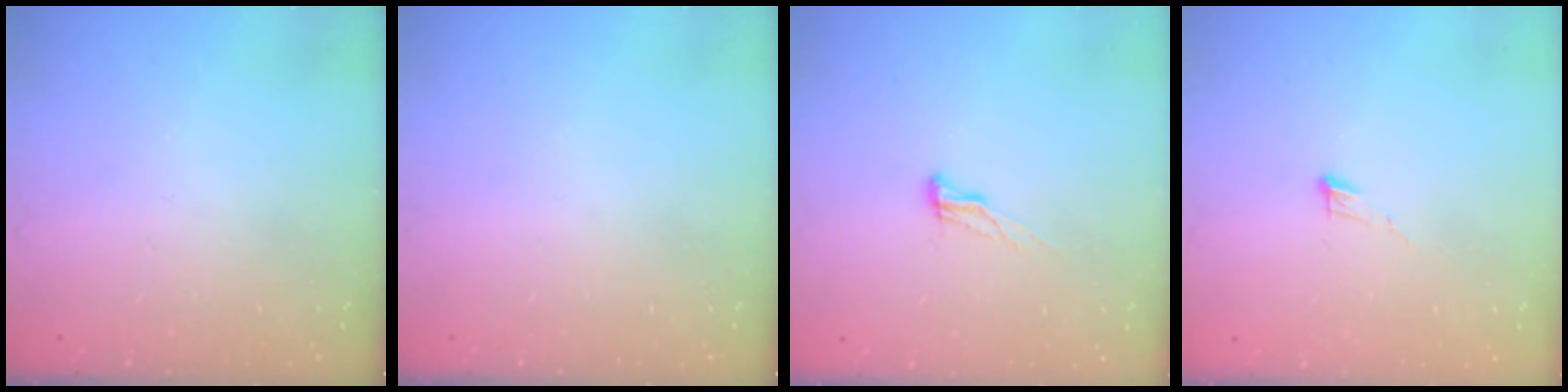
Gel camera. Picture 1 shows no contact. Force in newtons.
{"total": 0.0}
{"total": 6.2, "press": 6.1, "slide": 0.7}
{"total": 3.4, "press": 3.4, "slide": 0.2}